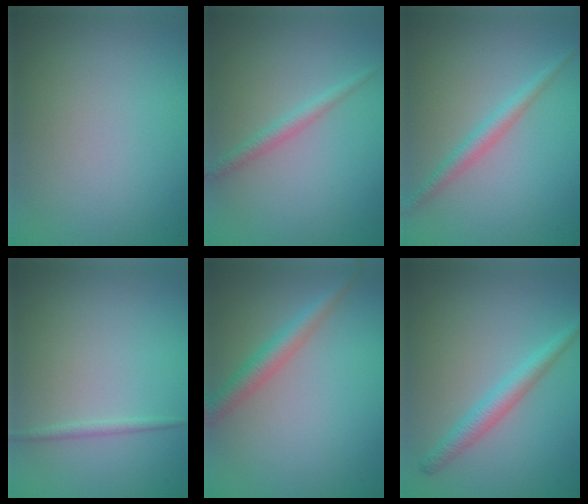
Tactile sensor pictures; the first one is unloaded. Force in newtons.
{"total": 1.5, "press": 1.5, "slide": 0.0}
{"total": 2.0, "press": 2.0, "slide": 0.1}
{"total": 0.8, "press": 0.8, "slide": 0.1}
{"total": 2.7, "press": 2.7, "slide": 0.1}
{"total": 2.5, "press": 2.5, "slide": 0.0}